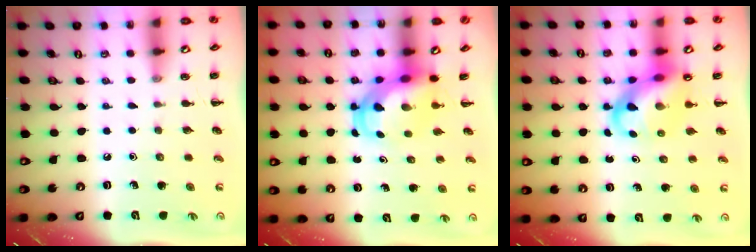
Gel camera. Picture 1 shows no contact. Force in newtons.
{"total": 5.4, "press": 5.2, "slide": 1.5}
{"total": 10.9, "press": 10.5, "slide": 3.0}